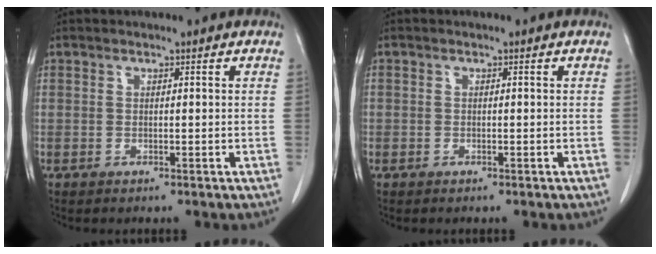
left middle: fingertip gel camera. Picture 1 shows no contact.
{"total": 0.7, "force": [-0.3, 0.6, 0.0], "torque": [-0.001, 0.005, -0.007]}